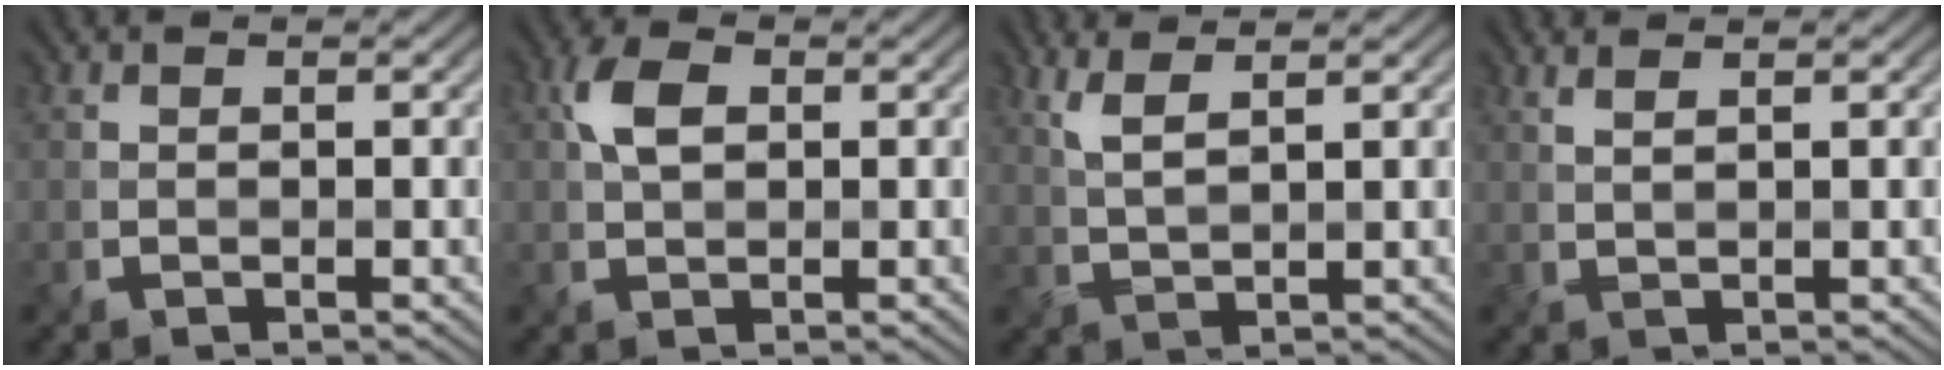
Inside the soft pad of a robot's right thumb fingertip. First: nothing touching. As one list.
[{"total": 3.6, "force": [1.0, 2.2, 2.7], "torque": [-0.060, 0.009, 0.018]}, {"total": 3.9, "force": [2.3, 0.8, 3.0], "torque": [-0.064, 0.007, 0.054]}, {"total": 2.3, "force": [1.5, 0.6, 1.6], "torque": [-0.017, 0.003, 0.015]}]